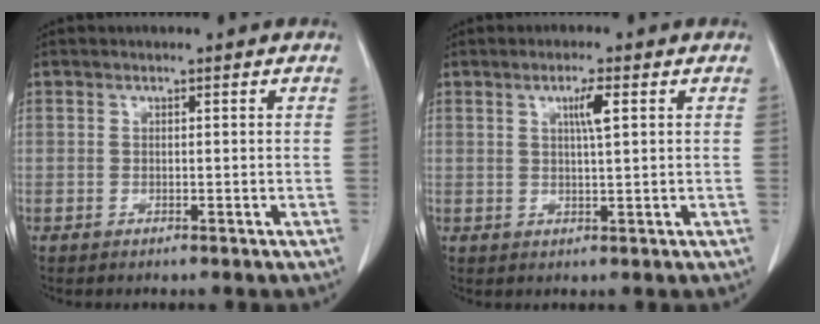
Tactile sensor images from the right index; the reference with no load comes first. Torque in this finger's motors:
{"motor_torque": [0.12, 0.11, 0.11, 0.05]}